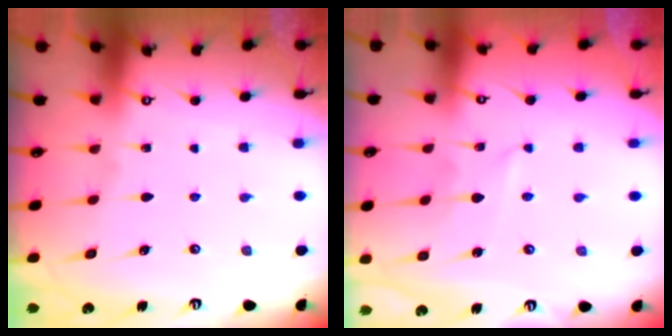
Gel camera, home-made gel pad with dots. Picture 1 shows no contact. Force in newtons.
{"total": 1.0, "press": 1.0, "slide": 0.0}